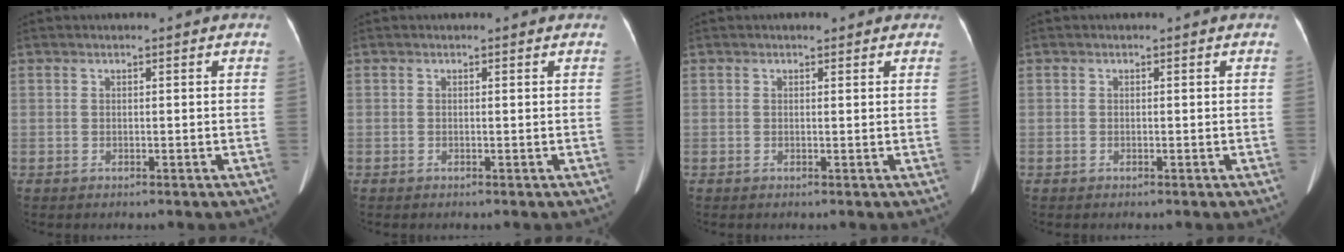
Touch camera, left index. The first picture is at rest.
{"total": 0.0}
{"total": 1.8, "force": [1.3, 0.8, 0.9], "torque": [-0.009, 0.010, 0.013]}
{"total": 0.0}